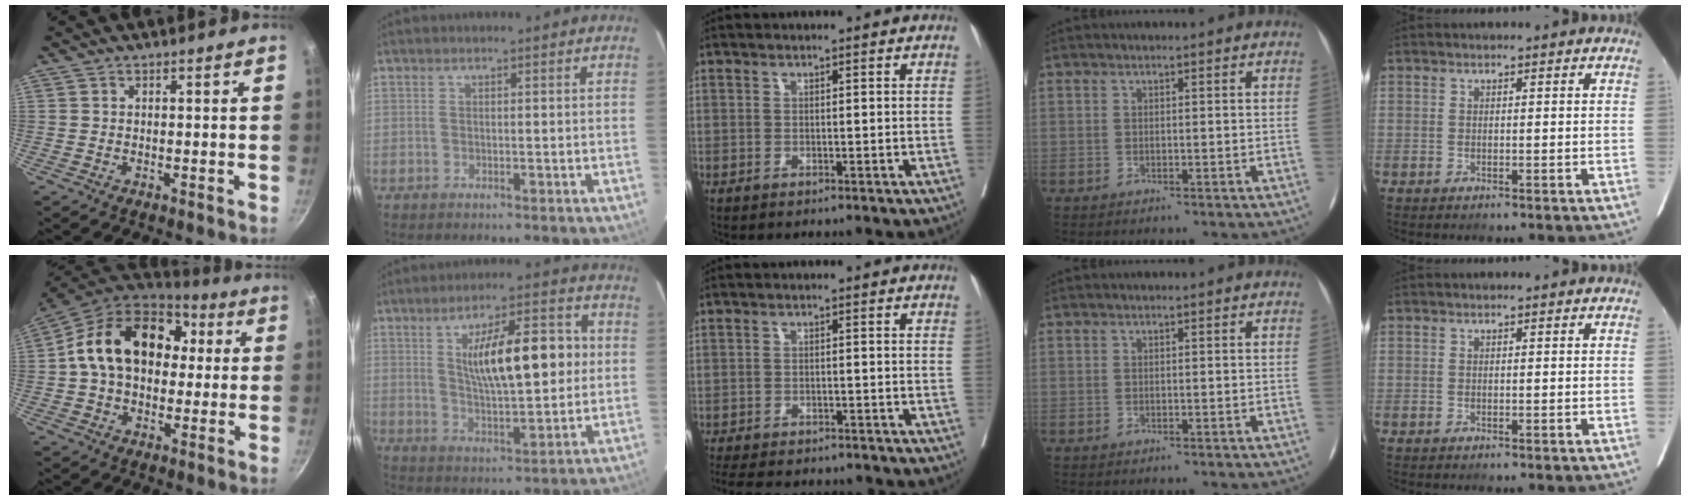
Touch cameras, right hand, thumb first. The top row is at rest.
{"thumb": {"total": 20.3, "force": [2.2, 14.3, 14.2], "torque": [-0.228, 0.036, 0.031]}, "index": {"total": 13.7, "force": [2.3, 3.6, 13.0], "torque": [-0.211, 0.016, 0.041]}, "middle": {"total": 14.7, "force": [-13.1, 3.8, 5.4], "torque": [-0.117, -0.013, -0.170]}}